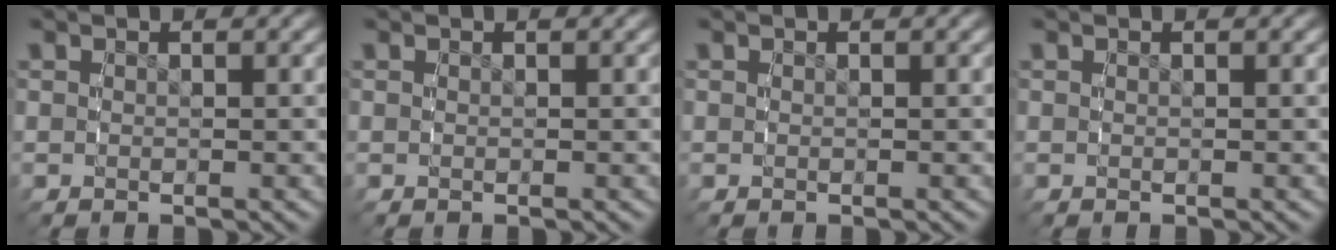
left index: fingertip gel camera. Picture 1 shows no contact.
{"total": 0.0}
{"total": 0.0}
{"total": 0.0}